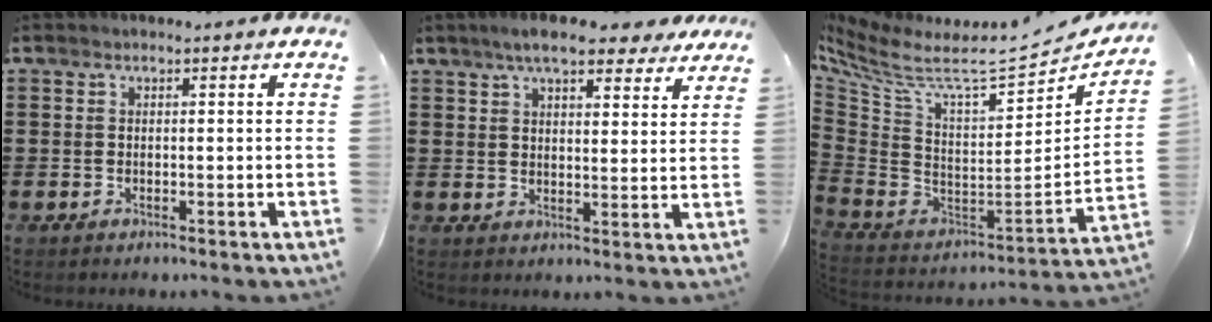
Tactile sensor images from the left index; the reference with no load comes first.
{"total": 7.6, "force": [6.3, 1.7, 3.8], "torque": [-0.076, -0.012, 0.113]}
{"total": 6.0, "force": [4.6, 1.2, 3.6], "torque": [-0.095, -0.060, 0.074]}